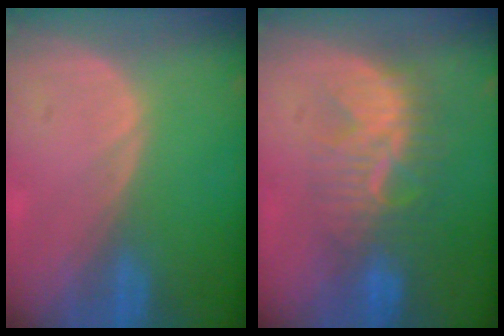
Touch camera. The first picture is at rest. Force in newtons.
{"total": 8.0, "press": 7.8, "slide": 2.1}